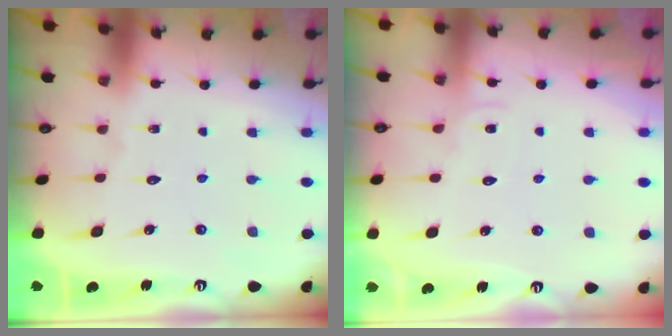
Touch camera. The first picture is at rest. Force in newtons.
{"total": 4.1, "press": 4.1, "slide": 0.5}